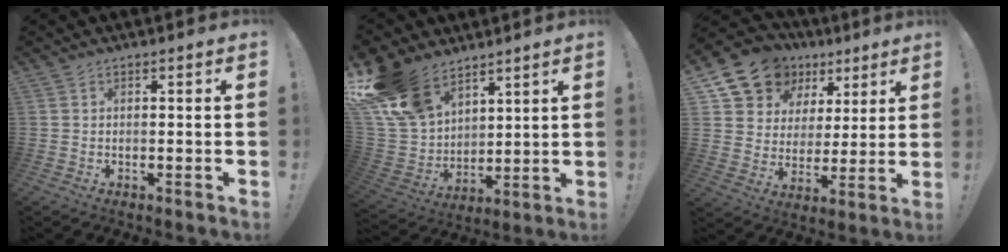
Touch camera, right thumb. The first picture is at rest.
{"total": 18.8, "force": [12.6, 11.0, 8.5], "torque": [-0.175, -0.073, 0.245]}
{"total": 14.8, "force": [9.8, 10.2, 4.4], "torque": [-0.088, -0.060, 0.195]}